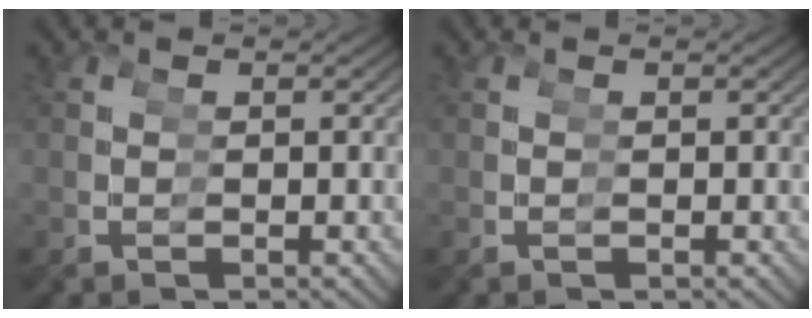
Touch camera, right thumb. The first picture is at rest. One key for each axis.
{"total": 0.0}